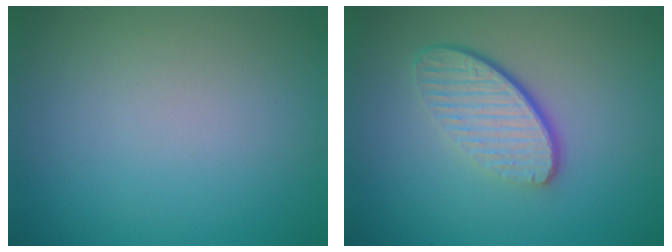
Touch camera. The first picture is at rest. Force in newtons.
{"total": 4.5, "press": 3.0, "slide": 3.5}